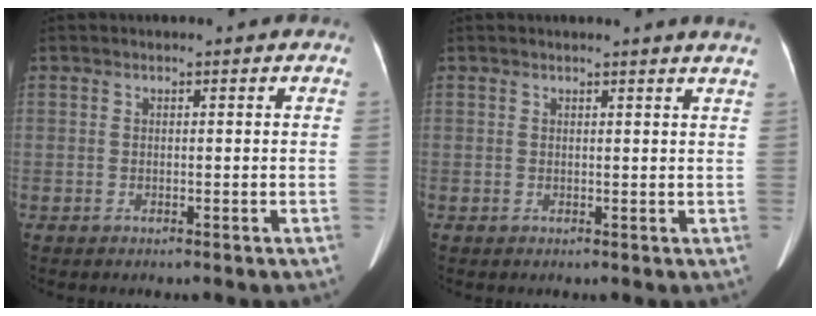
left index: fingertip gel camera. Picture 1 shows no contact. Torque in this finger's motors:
{"motor_torque": [-0.12, -0.12, -0.09, -0.03]}